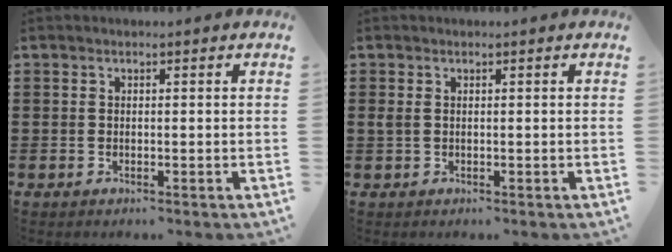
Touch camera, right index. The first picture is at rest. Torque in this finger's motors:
{"motor_torque": [0.17, 0.13, 0.02, 0.04]}